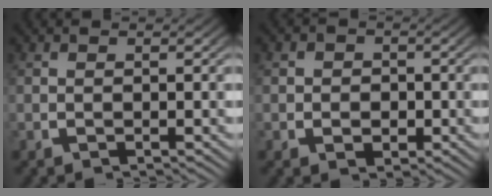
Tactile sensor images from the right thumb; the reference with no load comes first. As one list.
[{"total": 2.9, "force": [-0.4, 2.5, 1.4], "torque": [-0.022, -0.007, -0.008]}]